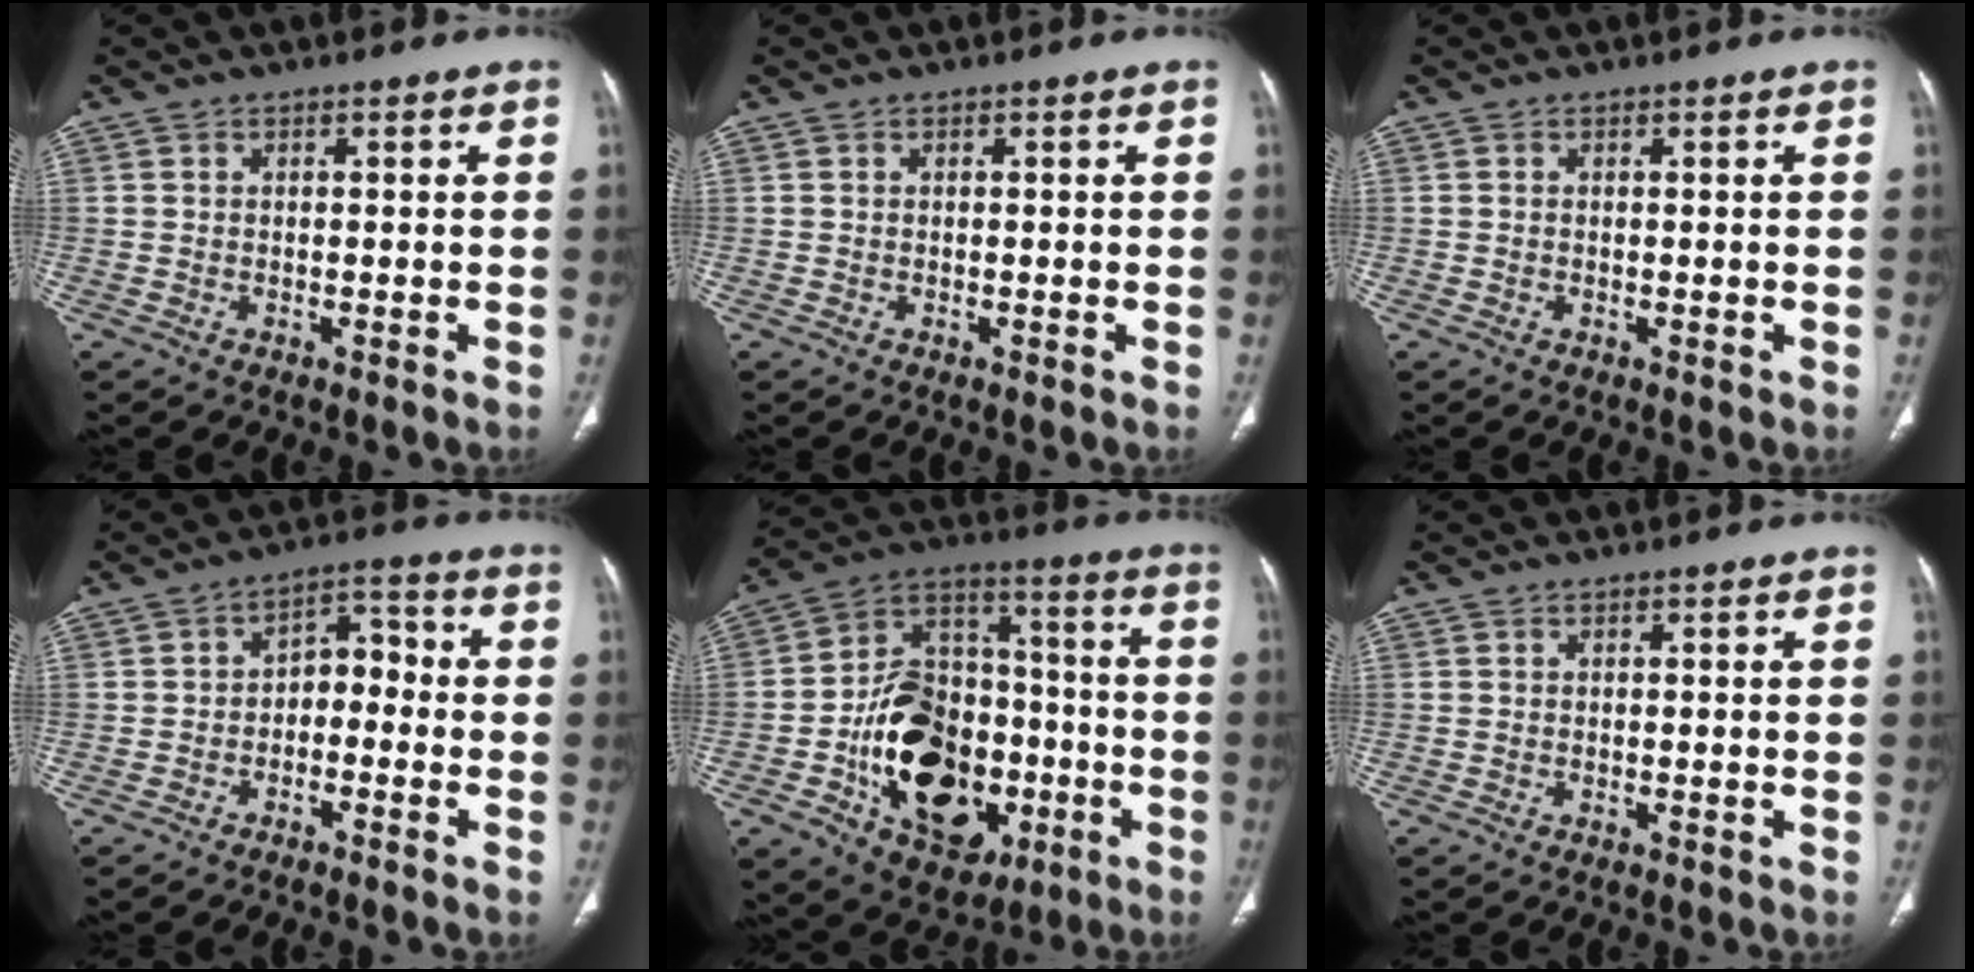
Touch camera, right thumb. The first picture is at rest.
{"total": 0.0}
{"total": 0.0}
{"total": 6.0, "force": [-1.7, 4.1, 4.0], "torque": [-0.038, 0.041, -0.039]}
{"total": 26.4, "force": [-7.2, 17.8, 18.2], "torque": [-0.261, 0.045, -0.094]}
{"total": 0.0}